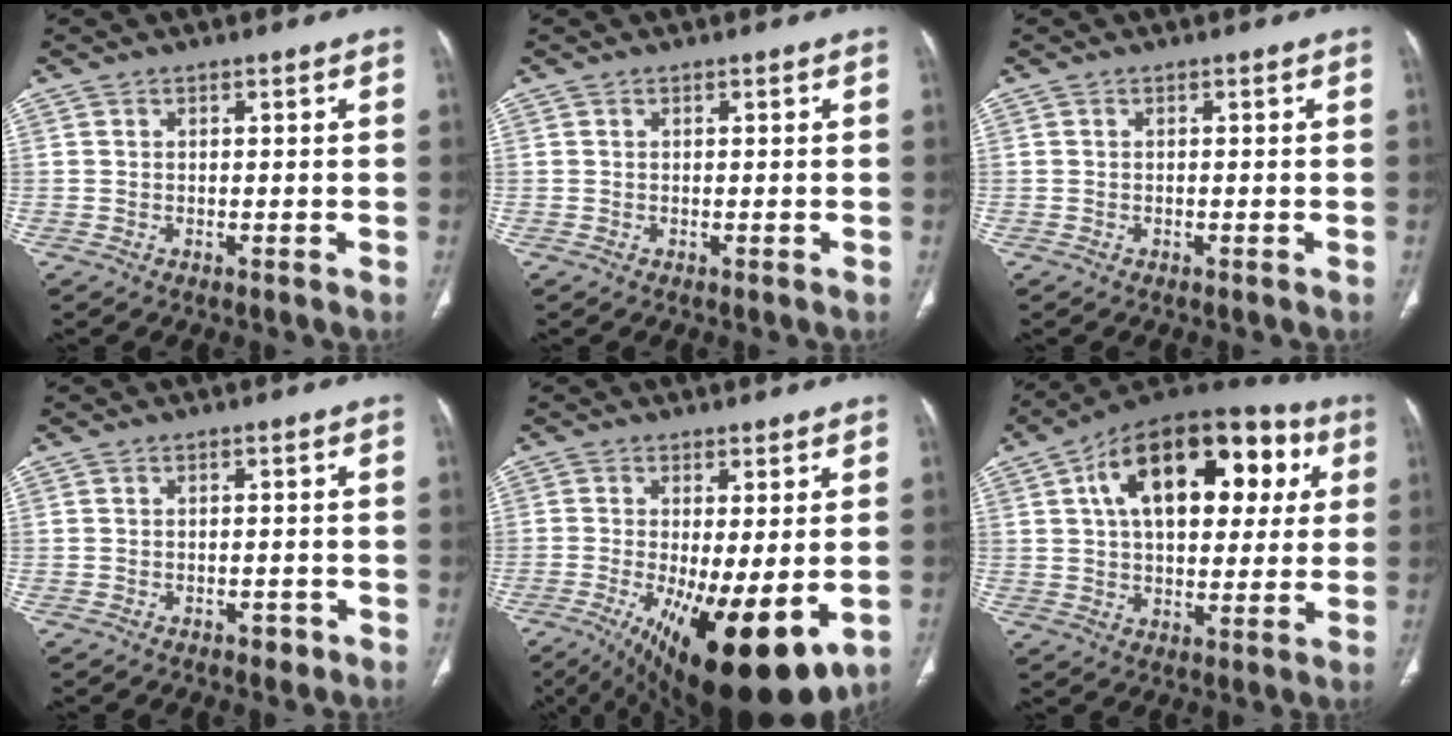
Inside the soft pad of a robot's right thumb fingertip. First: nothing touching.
{"total": 0.0}
{"total": 0.0}
{"total": 1.7, "force": [-1.0, 1.0, 0.9], "torque": [-0.011, 0.006, -0.011]}
{"total": 18.7, "force": [-6.0, 6.3, 16.5], "torque": [-0.248, -0.033, -0.075]}
{"total": 24.4, "force": [7.1, 13.4, 19.1], "torque": [-0.260, 0.027, 0.101]}